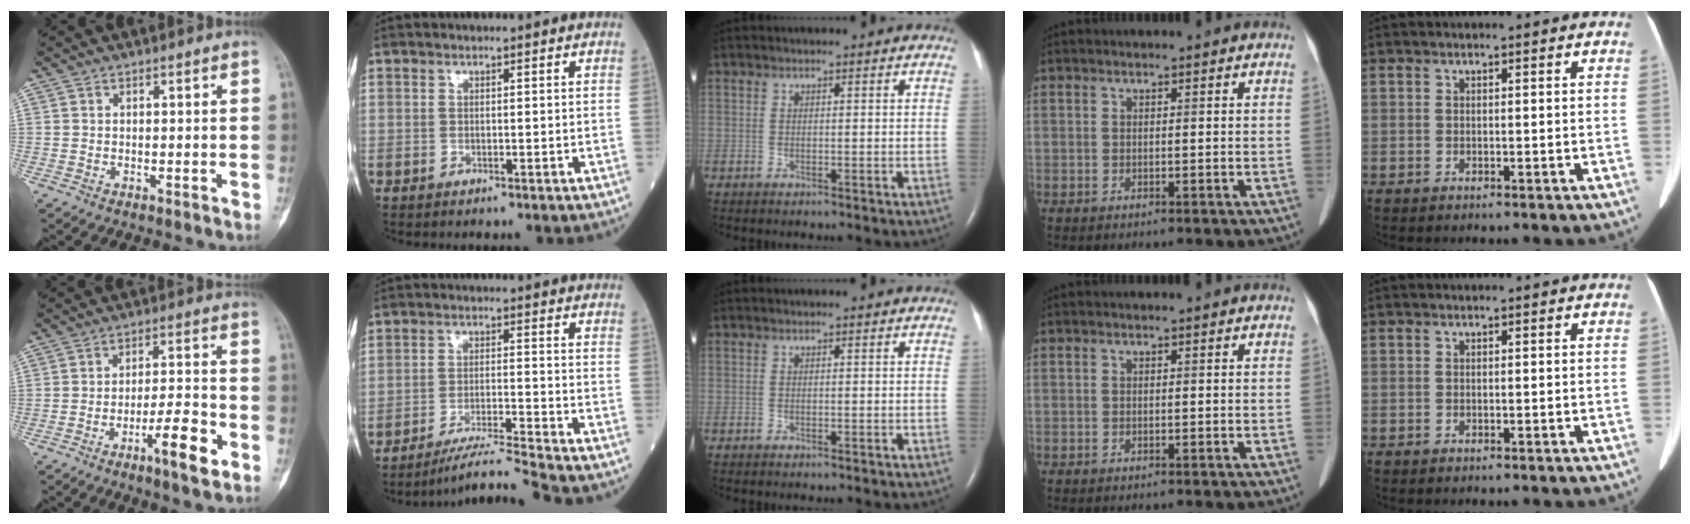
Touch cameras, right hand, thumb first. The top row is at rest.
{"thumb": {"total": 8.9, "force": [-4.3, 1.7, 7.6], "torque": [-0.123, 0.025, -0.068]}, "index": {"total": 7.5, "force": [-6.8, -2.7, 1.9], "torque": [-0.031, -0.018, -0.121]}}